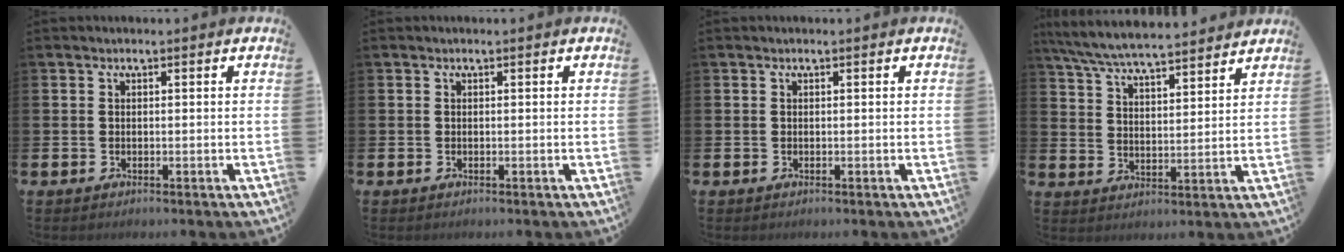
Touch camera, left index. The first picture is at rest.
{"total": 0.0}
{"total": 0.0}
{"total": 7.0, "force": [6.7, 0.4, 1.8], "torque": [-0.064, -0.039, 0.120]}